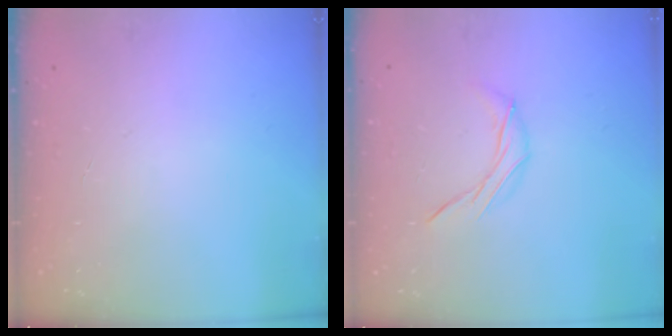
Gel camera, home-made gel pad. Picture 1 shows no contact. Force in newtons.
{"total": 6.4, "press": 6.4, "slide": 0.3}